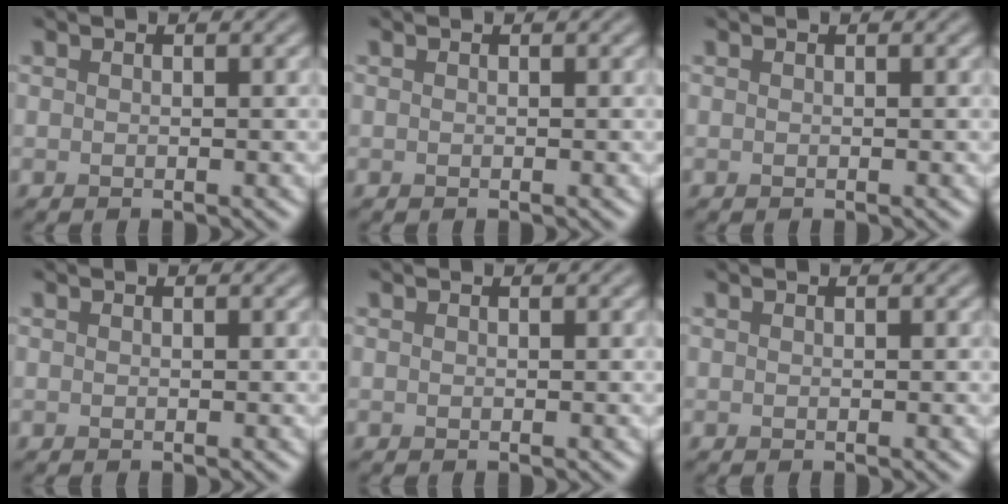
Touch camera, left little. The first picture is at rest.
{"total": 0.0}
{"total": 0.0}
{"total": 0.0}
{"total": 0.0}
{"total": 0.0}